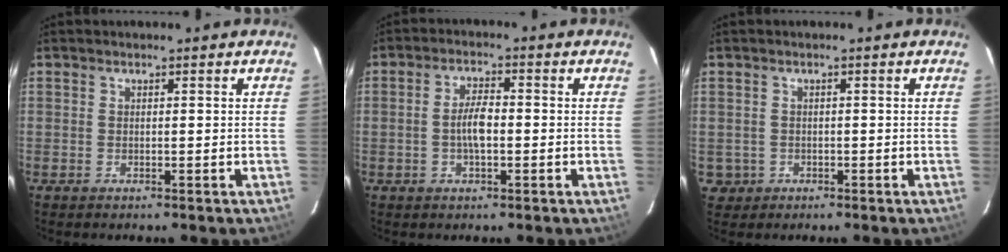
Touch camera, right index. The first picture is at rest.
{"total": 4.6, "force": [-0.7, 1.7, 4.2], "torque": [-0.081, 0.007, -0.011]}
{"total": 3.1, "force": [-0.5, 3.0, 0.4], "torque": [-0.005, 0.011, 0.001]}